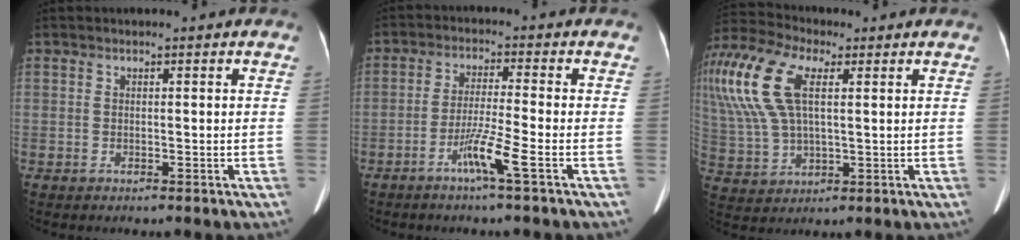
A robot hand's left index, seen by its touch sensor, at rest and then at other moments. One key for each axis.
{"total": 5.6, "fx": -2.9, "fy": -1.2, "fz": 4.6, "tx": -0.090, "ty": -0.011, "tz": -0.059}
{"total": 22.5, "fx": 8.6, "fy": 11.6, "fz": 17.3, "tx": -0.451, "ty": 0.053, "tz": 0.164}